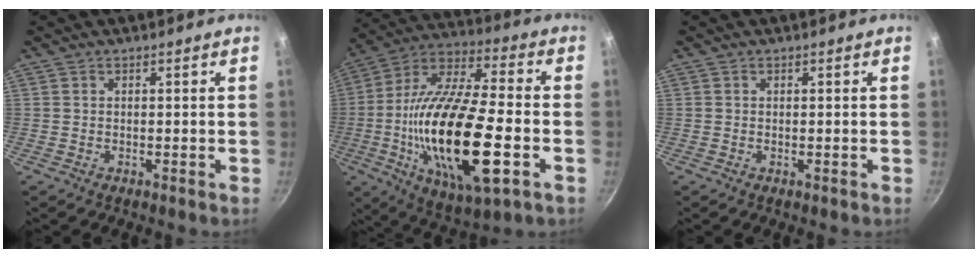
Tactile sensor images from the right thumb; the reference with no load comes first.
{"total": 27.6, "force": [-6.0, 9.8, 25.1], "torque": [-0.466, 0.011, -0.109]}
{"total": 0.0}